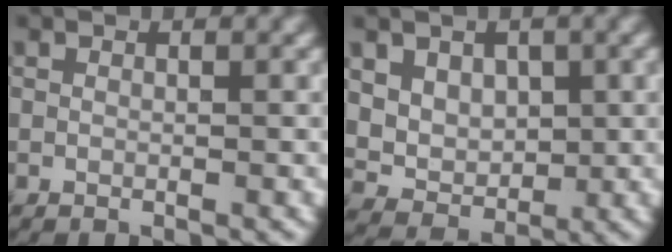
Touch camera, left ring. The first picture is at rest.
{"total": 5.3, "force": [1.8, 4.3, 2.6], "torque": [-0.056, 0.000, 0.047]}